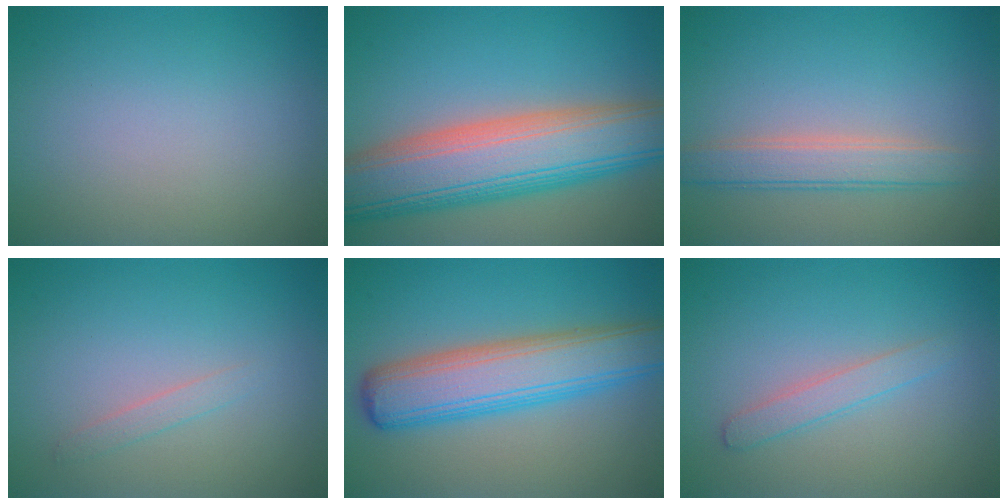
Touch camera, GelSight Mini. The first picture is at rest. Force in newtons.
{"total": 11.7, "press": 11.7, "slide": 0.5}
{"total": 3.2, "press": 3.2, "slide": 0.1}
{"total": 1.0, "press": 1.0, "slide": 0.1}
{"total": 7.8, "press": 7.8, "slide": 0.3}
{"total": 1.7, "press": 1.7, "slide": 0.1}